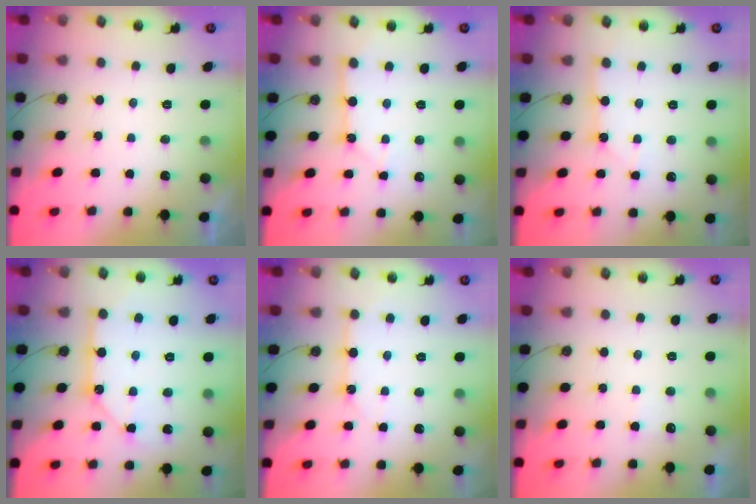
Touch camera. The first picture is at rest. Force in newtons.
{"total": 2.6, "press": 2.6, "slide": 0.3}
{"total": 1.9, "press": 1.9, "slide": 0.3}
{"total": 10.5, "press": 10.5, "slide": 1.2}
{"total": 8.0, "press": 8.0, "slide": 0.7}
{"total": 3.5, "press": 3.5, "slide": 0.6}